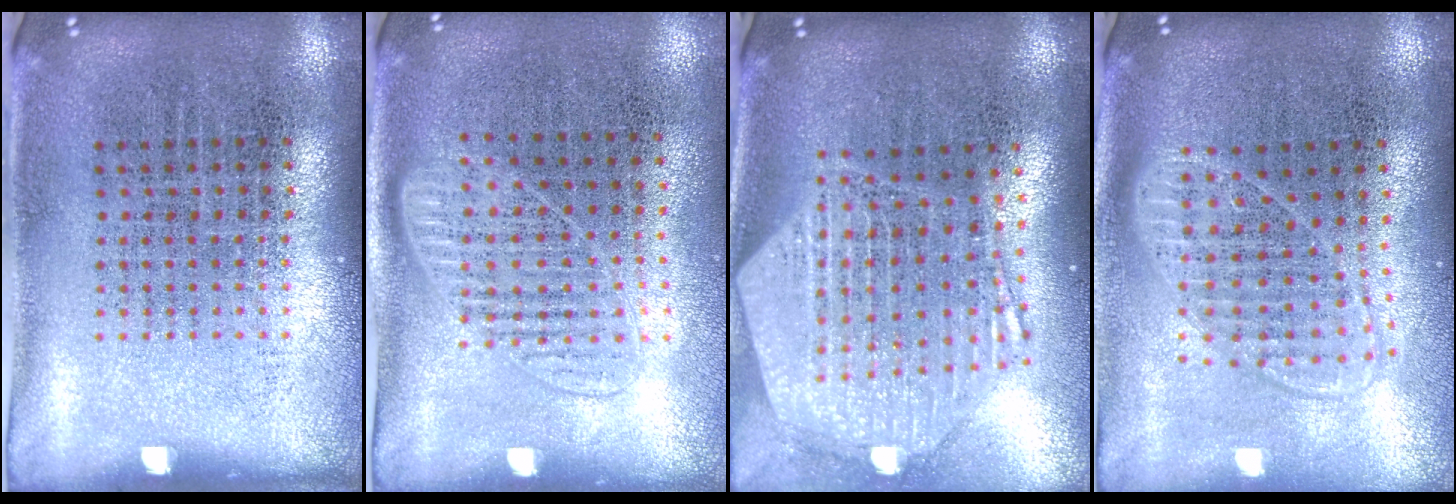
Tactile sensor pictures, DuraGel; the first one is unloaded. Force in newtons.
{"total": 1.2, "press": 1.0, "slide": 0.6}
{"total": 2.8, "press": 2.2, "slide": 1.7}
{"total": 1.8, "press": 1.5, "slide": 1.0}